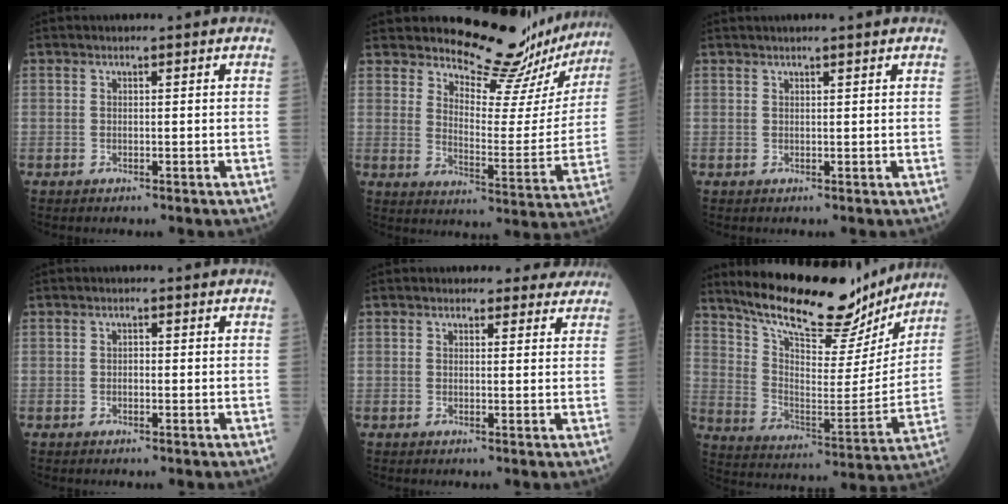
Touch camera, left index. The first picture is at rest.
{"total": 17.9, "force": [17.1, 2.9, 4.7], "torque": [-0.051, -0.096, 0.203]}
{"total": 2.9, "force": [2.5, 0.0, 1.4], "torque": [-0.009, 0.021, 0.036]}
{"total": 0.5, "force": [-0.2, 0.3, 0.4], "torque": [0.000, 0.001, -0.005]}
{"total": 4.1, "force": [3.7, 1.8, 0.1], "torque": [0.021, -0.003, 0.027]}
{"total": 22.6, "force": [19.4, 5.6, 10.2], "torque": [-0.160, -0.013, 0.292]}